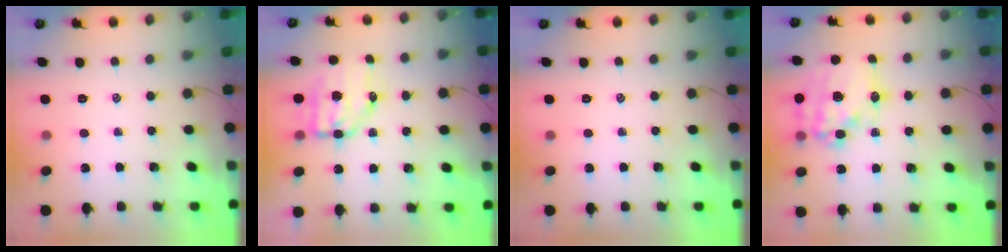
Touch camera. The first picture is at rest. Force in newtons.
{"total": 7.6, "press": 7.5, "slide": 1.5}
{"total": 0.0}
{"total": 19.6, "press": 19.1, "slide": 4.3}